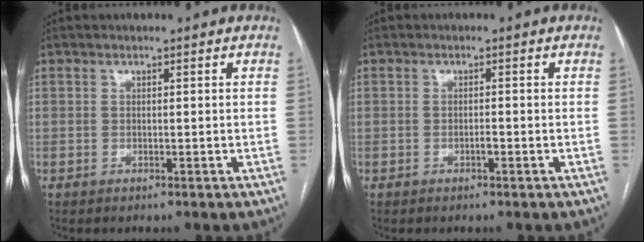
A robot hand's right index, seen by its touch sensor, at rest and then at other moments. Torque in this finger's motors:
{"motor_torque": [0.22, 0.16, 0.18, 0.02]}